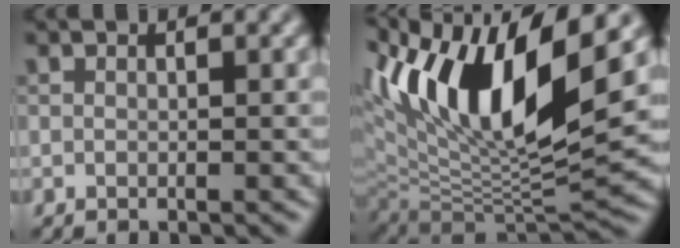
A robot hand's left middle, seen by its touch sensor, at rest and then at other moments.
{"total": 14.1, "force": [5.4, 4.7, 12.2], "torque": [-0.211, 0.001, 0.097]}